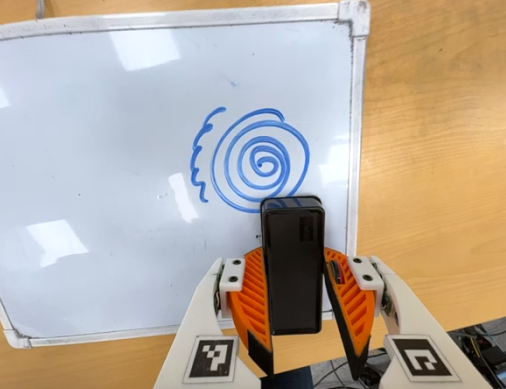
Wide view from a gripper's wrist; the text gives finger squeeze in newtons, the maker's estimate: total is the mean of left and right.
{"total": 5.4, "left": 5.3, "right": 5.5}